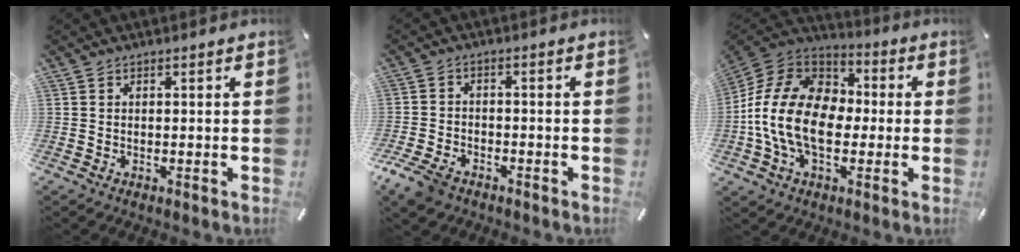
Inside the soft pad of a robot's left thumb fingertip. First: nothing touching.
{"total": 5.8, "force": [-4.0, 3.3, 2.5], "torque": [-0.069, 0.011, -0.081]}
{"total": 17.9, "force": [-3.2, 12.8, 12.1], "torque": [-0.247, 0.032, -0.057]}